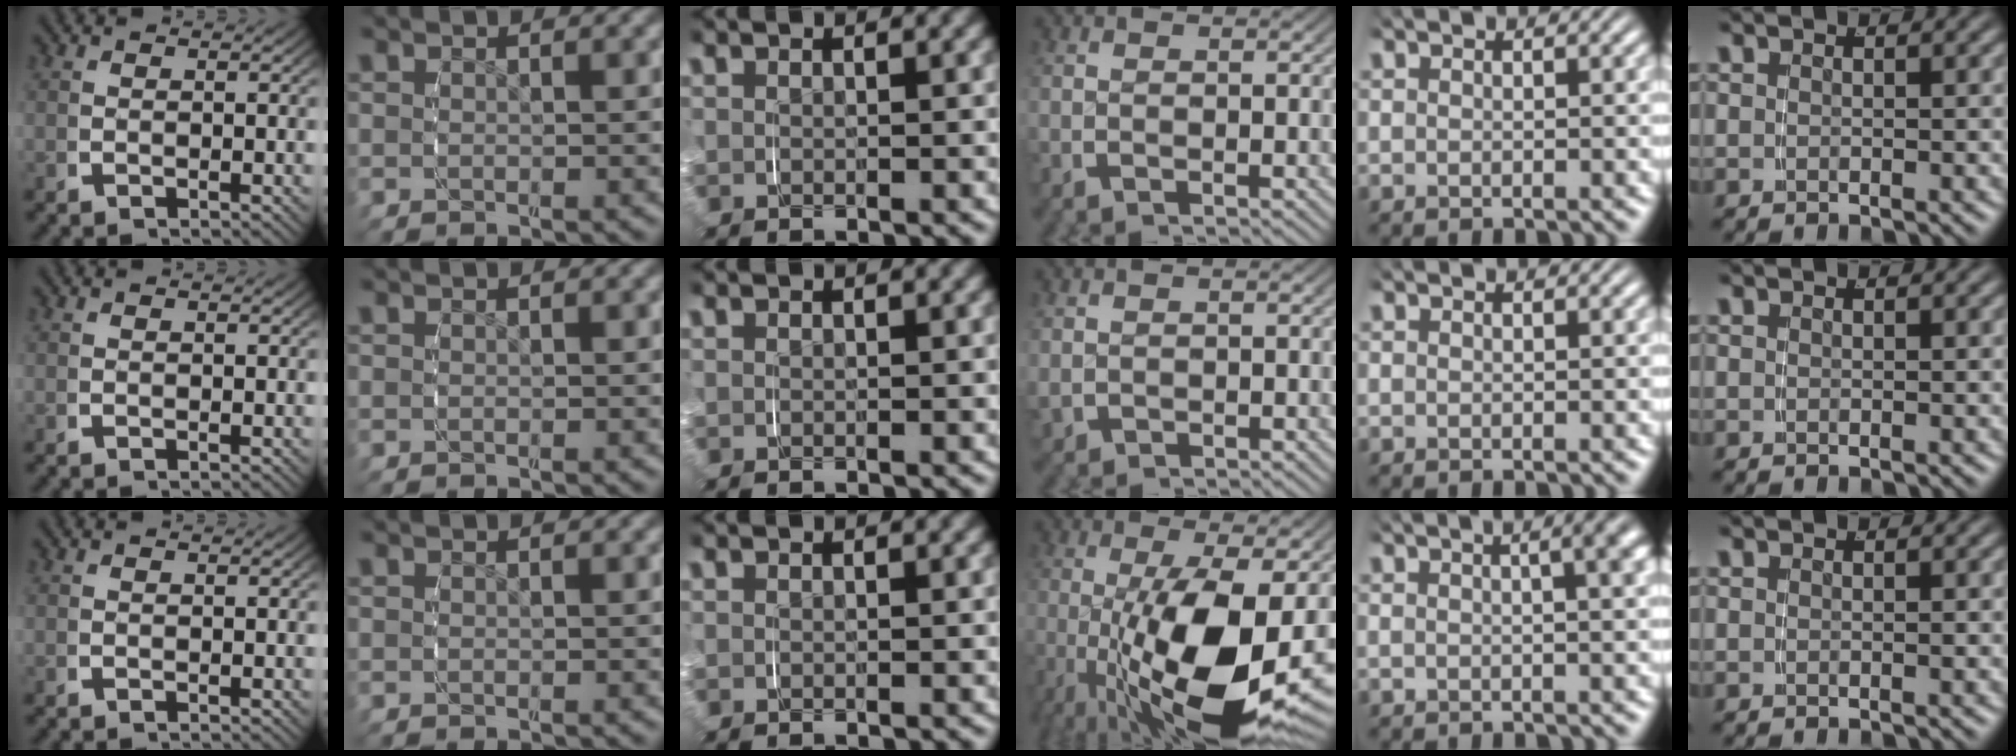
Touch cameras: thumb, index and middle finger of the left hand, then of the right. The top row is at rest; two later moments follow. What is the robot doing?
{"motion": "grasp_and_lifting", "object": "jar lid"}